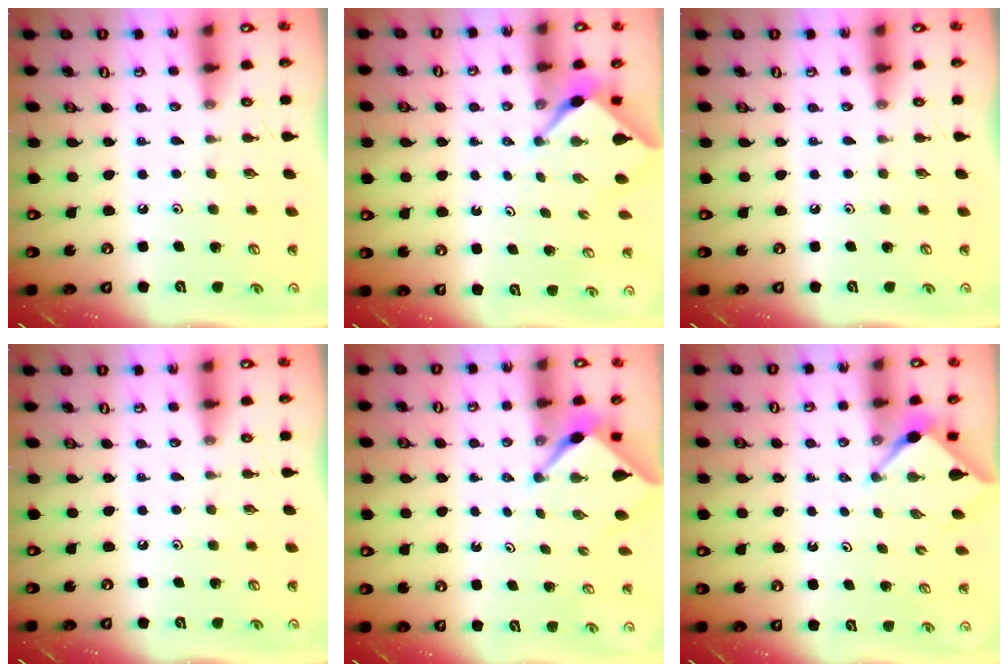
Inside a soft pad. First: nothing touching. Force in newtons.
{"total": 2.2, "press": 2.2, "slide": 0.3}
{"total": 0.0}
{"total": 0.0}
{"total": 2.2, "press": 2.2, "slide": 0.1}
{"total": 3.0, "press": 3.0, "slide": 0.3}